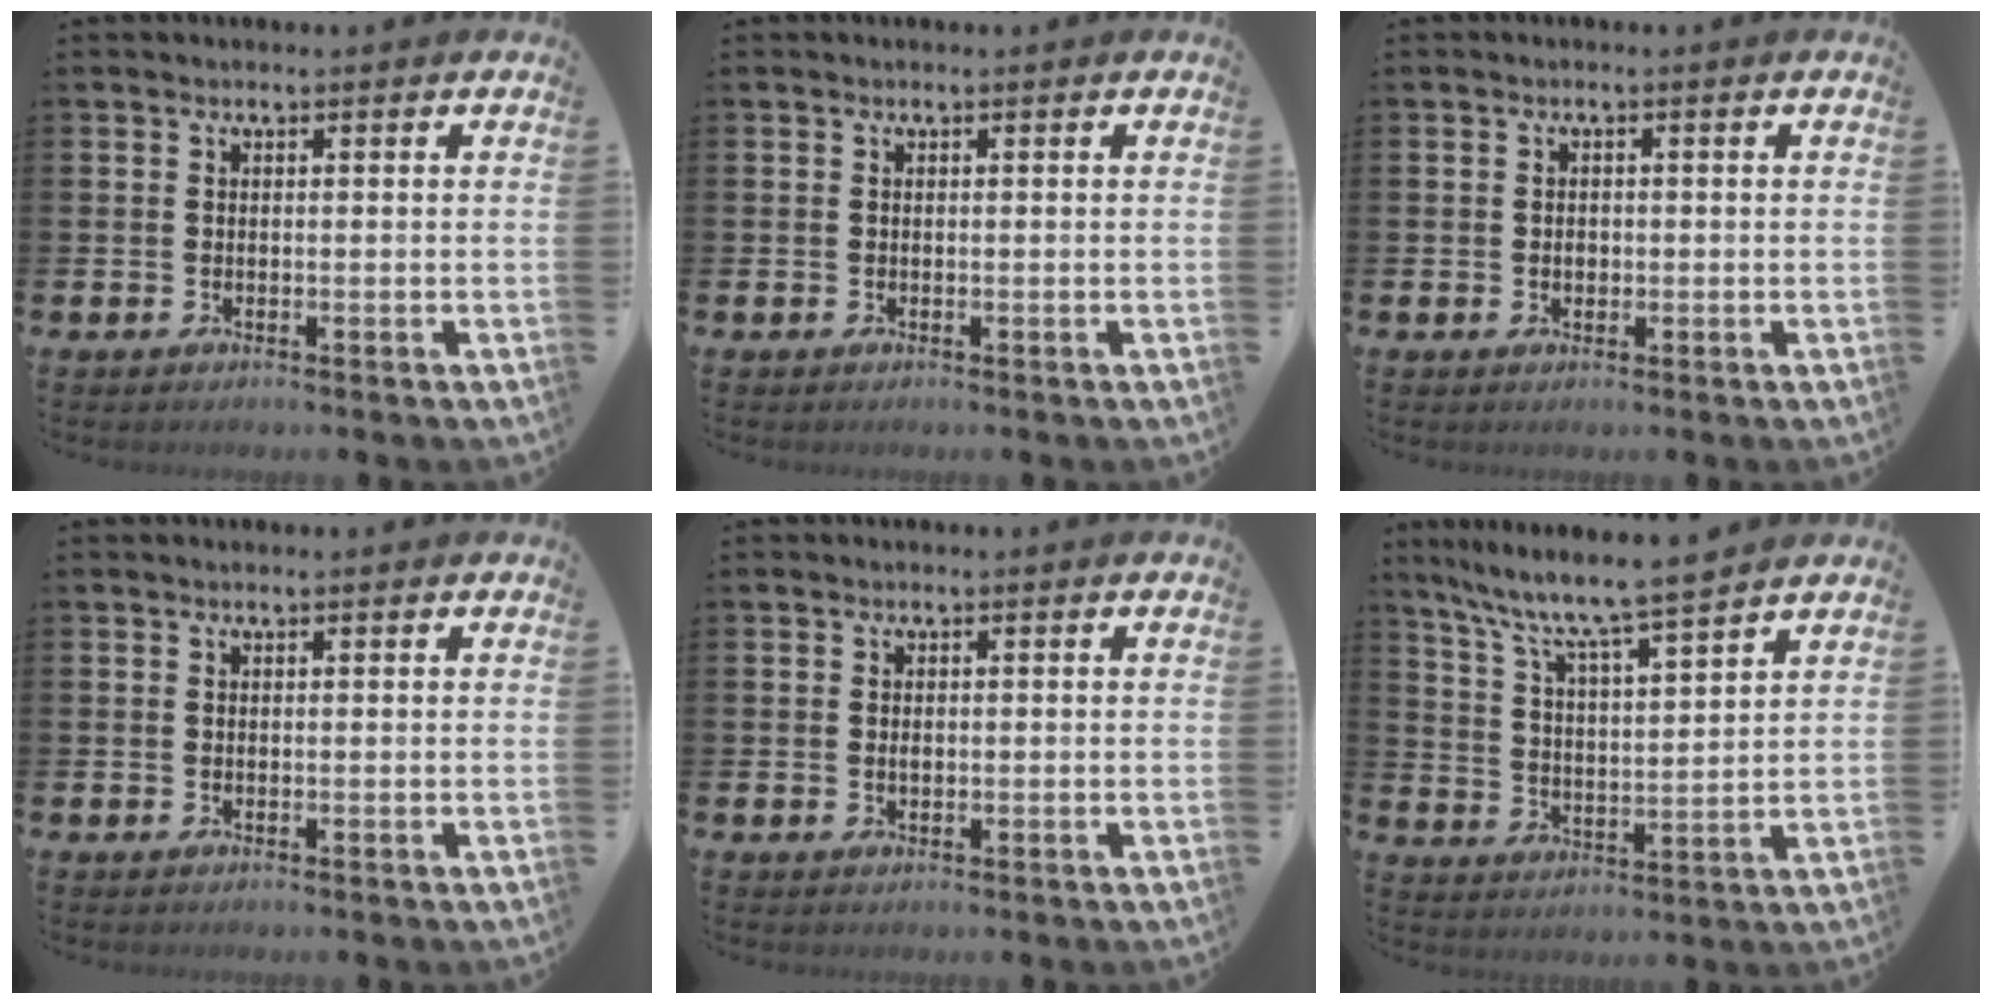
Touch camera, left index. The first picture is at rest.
{"total": 0.0}
{"total": 1.2, "force": [-0.2, 0.9, 0.7], "torque": [-0.005, 0.005, -0.007]}
{"total": 0.0}
{"total": 0.9, "force": [0.0, 0.5, 0.7], "torque": [-0.014, 0.004, -0.002]}
{"total": 8.0, "force": [7.3, 0.2, 3.2], "torque": [-0.095, -0.048, 0.125]}